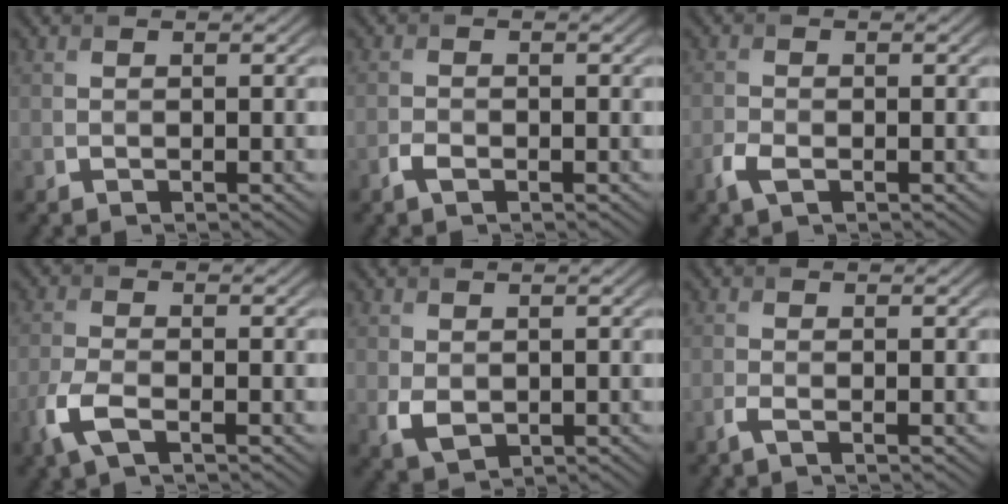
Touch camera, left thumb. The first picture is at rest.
{"total": 1.5, "force": [-1.0, 0.7, 0.9], "torque": [-0.022, -0.001, -0.022]}
{"total": 2.2, "force": [-1.2, 1.0, 1.5], "torque": [-0.041, -0.004, -0.030]}
{"total": 4.1, "force": [-2.1, 1.4, 3.1], "torque": [-0.082, -0.005, -0.051]}
{"total": 2.6, "force": [0.0, 1.9, 1.7], "torque": [-0.042, -0.007, 0.007]}
{"total": 1.3, "force": [-0.9, 0.1, 1.0], "torque": [-0.024, 0.000, -0.024]}